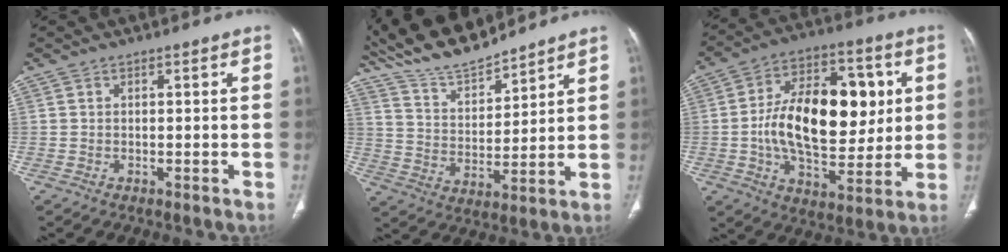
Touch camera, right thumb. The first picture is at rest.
{"total": 13.4, "force": [12.5, 2.6, 4.1], "torque": [-0.063, -0.057, 0.242]}
{"total": 23.1, "force": [2.1, 12.8, 19.0], "torque": [-0.278, 0.007, 0.034]}